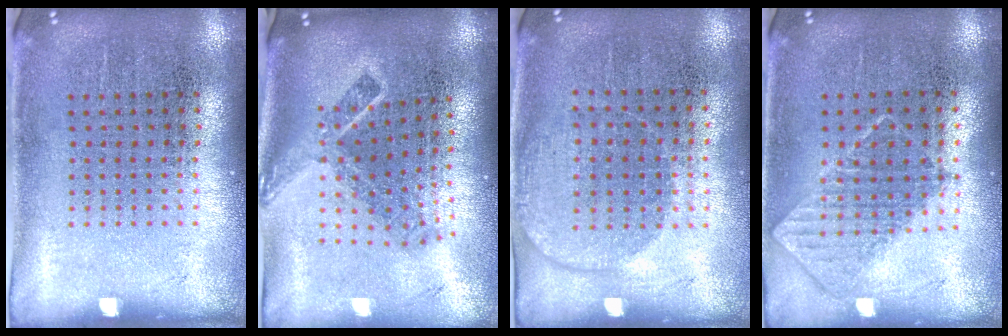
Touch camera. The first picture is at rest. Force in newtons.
{"total": 2.2, "press": 1.5, "slide": 1.6}
{"total": 1.4, "press": 1.2, "slide": 0.6}
{"total": 0.7, "press": 0.7, "slide": 0.1}